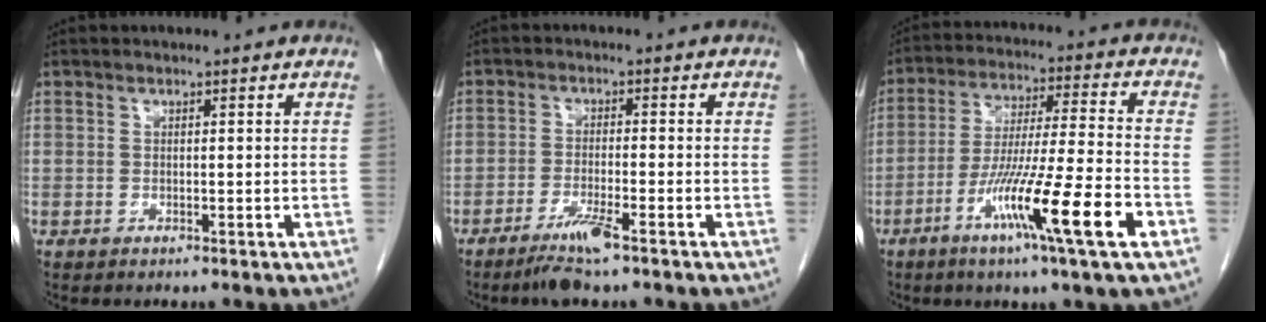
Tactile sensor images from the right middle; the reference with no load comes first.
{"total": 4.8, "force": [-3.3, -0.1, 3.5], "torque": [-0.072, -0.011, -0.063]}
{"total": 15.1, "force": [-6.7, -1.0, 13.5], "torque": [-0.246, -0.026, -0.120]}